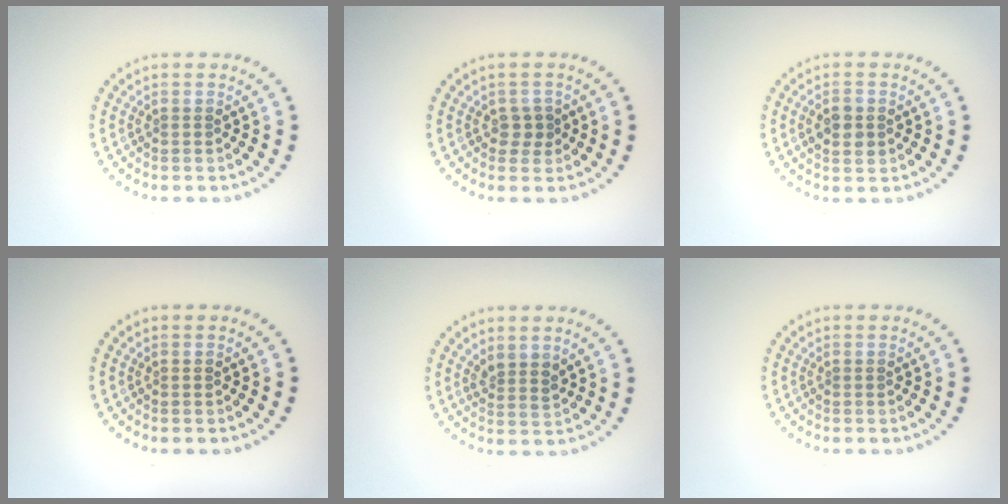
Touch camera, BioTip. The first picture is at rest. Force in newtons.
{"total": 1.5, "press": 1.4, "slide": 0.5}
{"total": 2.2, "press": 2.2, "slide": 0.1}
{"total": 0.0}
{"total": 1.8, "press": 1.5, "slide": 1.1}
{"total": 0.0}